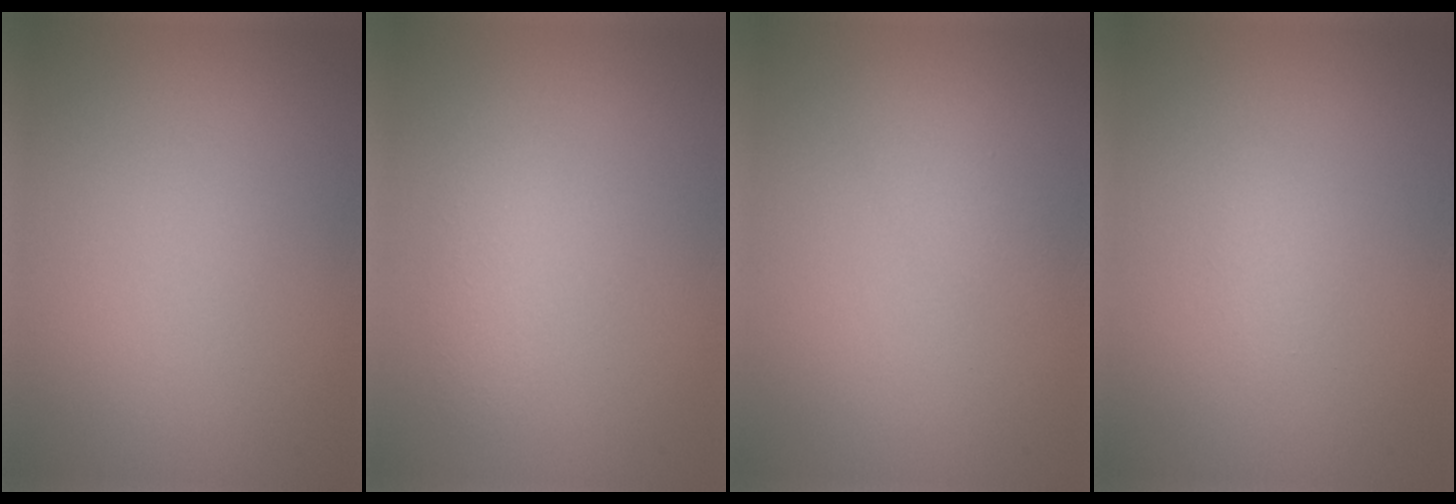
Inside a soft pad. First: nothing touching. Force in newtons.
{"total": 1.7, "press": 1.7, "slide": 0.1}
{"total": 1.3, "press": 1.3, "slide": 0.0}
{"total": 0.6, "press": 0.6, "slide": 0.0}